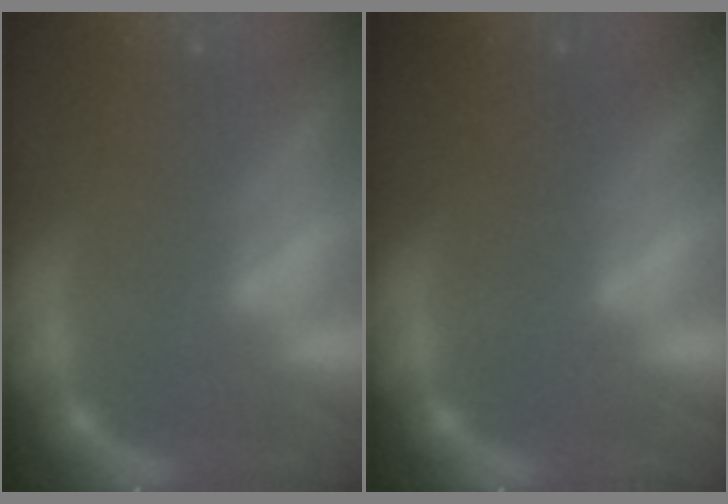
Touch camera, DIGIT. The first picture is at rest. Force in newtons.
{"total": 0.0}